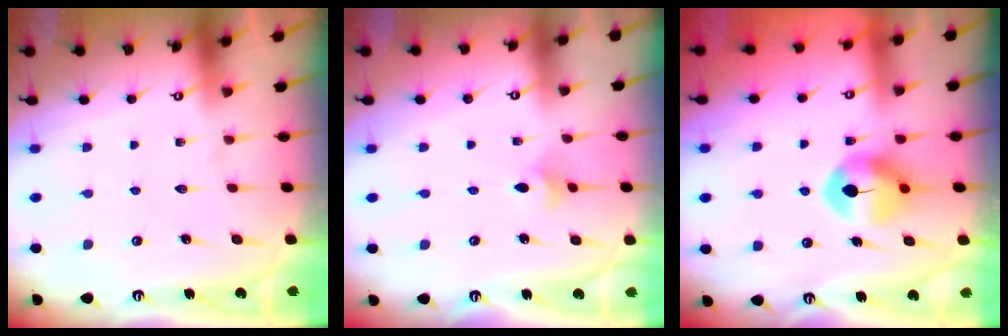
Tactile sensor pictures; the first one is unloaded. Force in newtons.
{"total": 2.9, "press": 2.9, "slide": 0.6}
{"total": 8.3, "press": 8.3, "slide": 0.6}